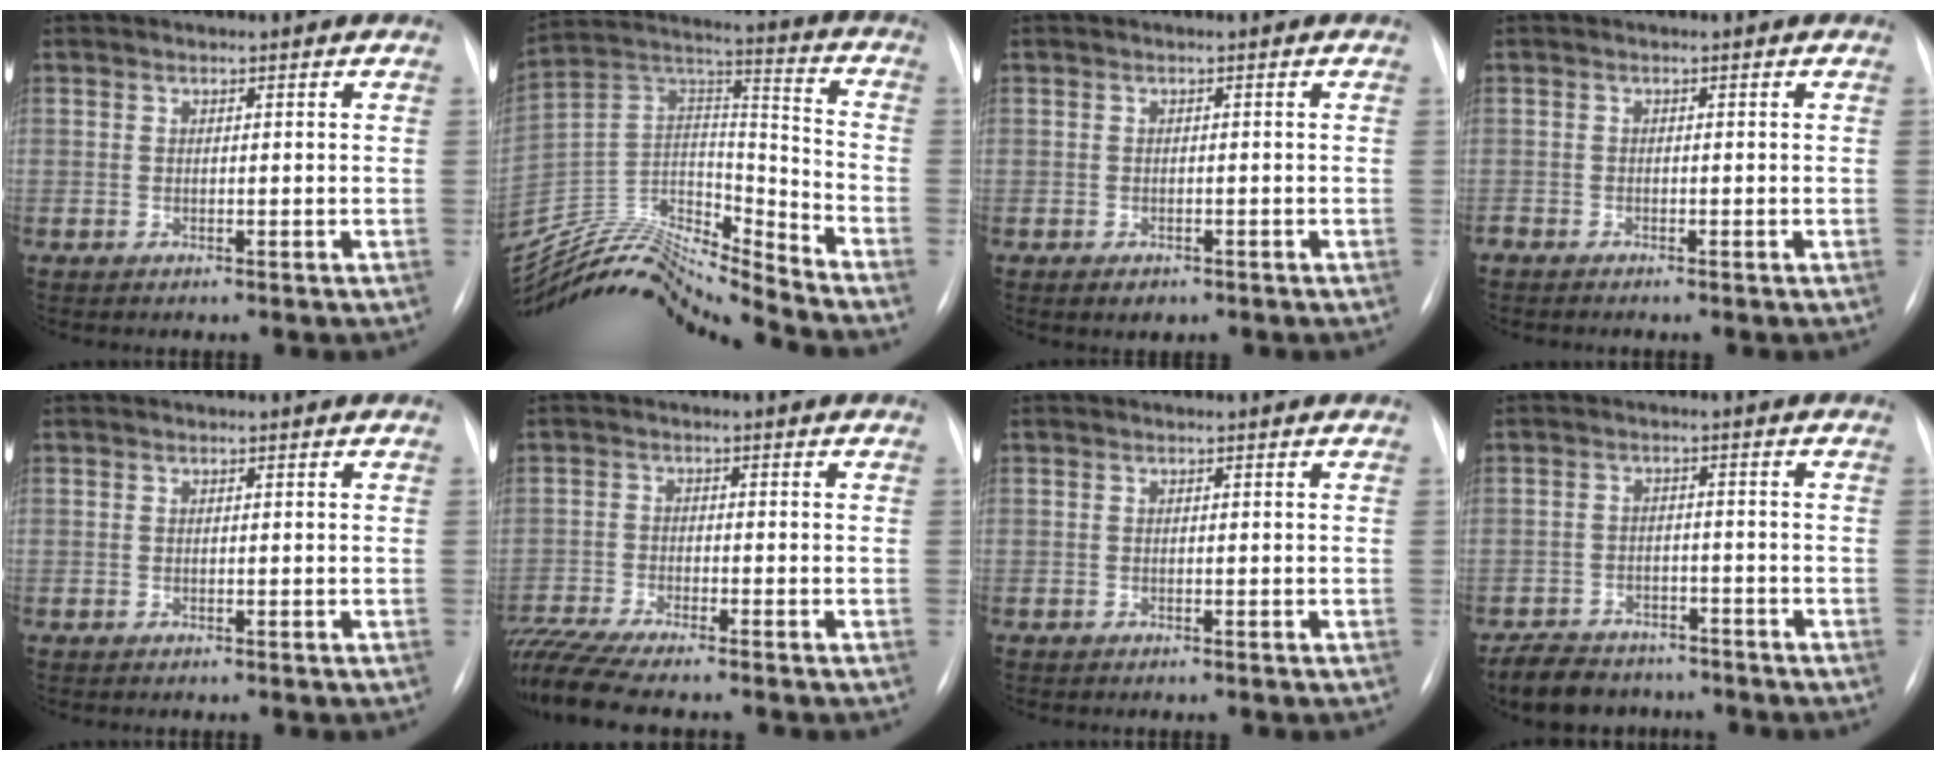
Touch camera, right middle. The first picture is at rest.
{"total": 17.9, "force": [-17.3, 0.7, 4.5], "torque": [-0.069, 0.061, -0.307]}
{"total": 2.1, "force": [-1.2, 1.3, 1.1], "torque": [-0.016, 0.000, -0.006]}
{"total": 1.3, "force": [-1.2, 0.3, 0.3], "torque": [-0.007, -0.002, -0.018]}
{"total": 0.0}
{"total": 9.6, "force": [-8.5, 0.0, 4.5], "torque": [-0.082, -0.019, -0.142]}
{"total": 0.0}
{"total": 8.8, "force": [-7.5, 4.1, 2.4], "torque": [-0.041, -0.003, -0.111]}